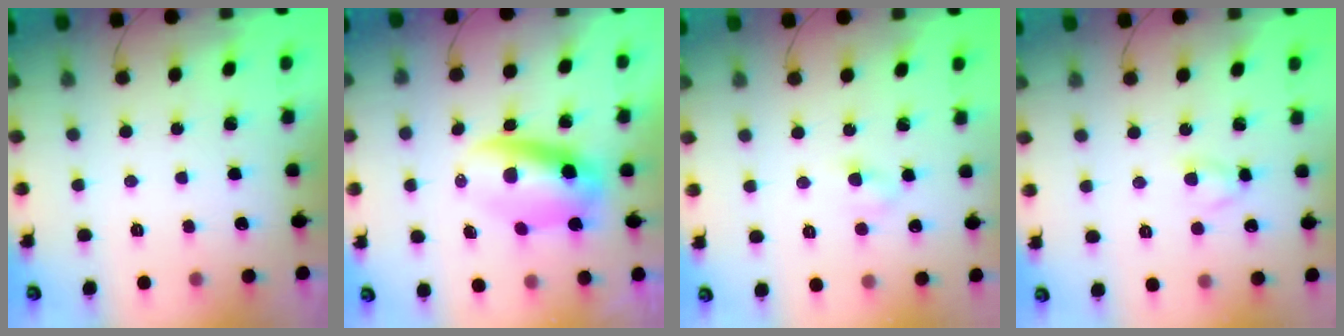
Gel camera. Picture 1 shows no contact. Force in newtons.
{"total": 7.6, "press": 7.3, "slide": 2.1}
{"total": 2.9, "press": 2.8, "slide": 1.0}
{"total": 2.8, "press": 2.7, "slide": 0.8}